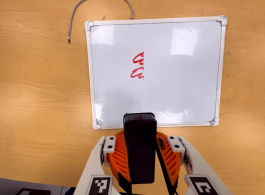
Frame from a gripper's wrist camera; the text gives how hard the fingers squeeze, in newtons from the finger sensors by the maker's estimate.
{"total": 9.0, "left": 9.2, "right": 8.7}